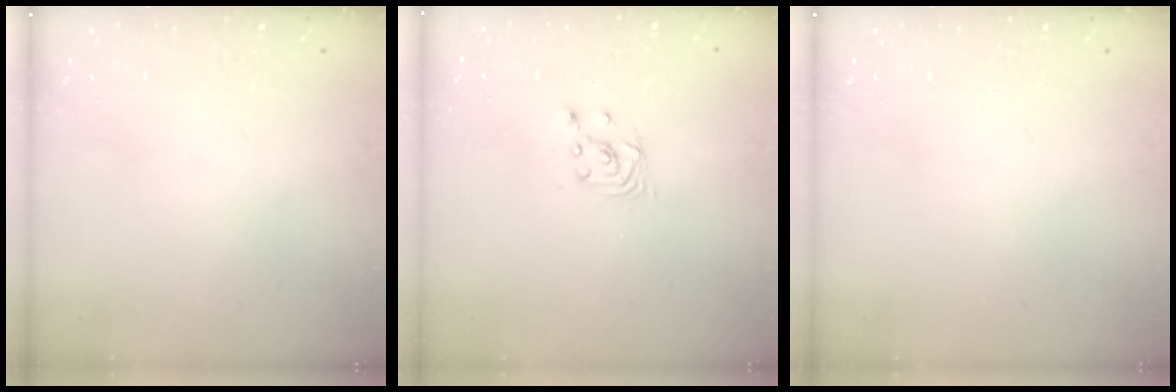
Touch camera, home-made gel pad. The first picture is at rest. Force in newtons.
{"total": 2.2, "press": 2.2, "slide": 0.3}
{"total": 0.0}